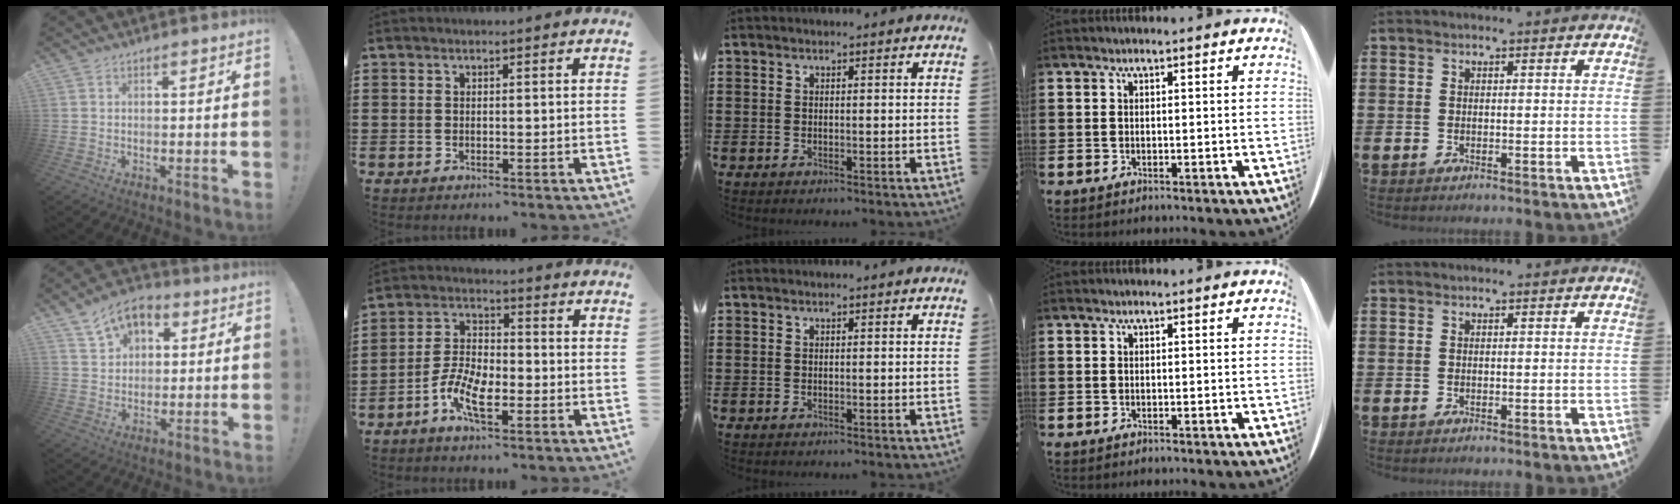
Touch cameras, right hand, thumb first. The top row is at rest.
{"thumb": {"total": 9.0, "force": [5.0, 6.2, 4.3], "torque": [-0.068, -0.022, 0.095]}, "index": {"total": 7.3, "force": [-3.5, 3.0, 5.7], "torque": [-0.143, -0.009, -0.074]}}